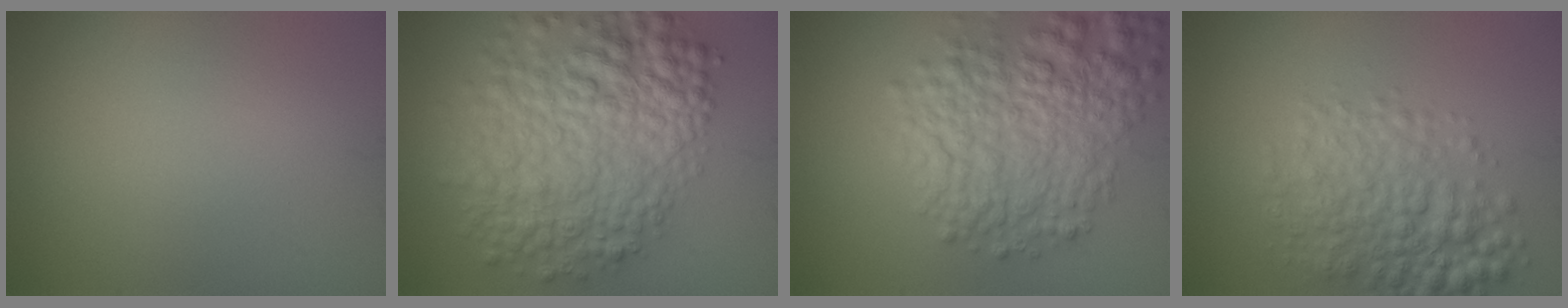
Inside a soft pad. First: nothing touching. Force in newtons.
{"total": 9.7, "press": 9.7, "slide": 0.1}
{"total": 7.3, "press": 7.3, "slide": 0.2}
{"total": 5.7, "press": 5.7, "slide": 0.1}